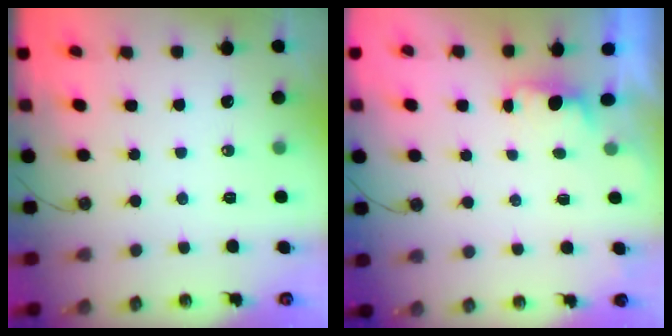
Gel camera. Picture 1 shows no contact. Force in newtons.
{"total": 0.6, "press": 0.1, "slide": 0.6}